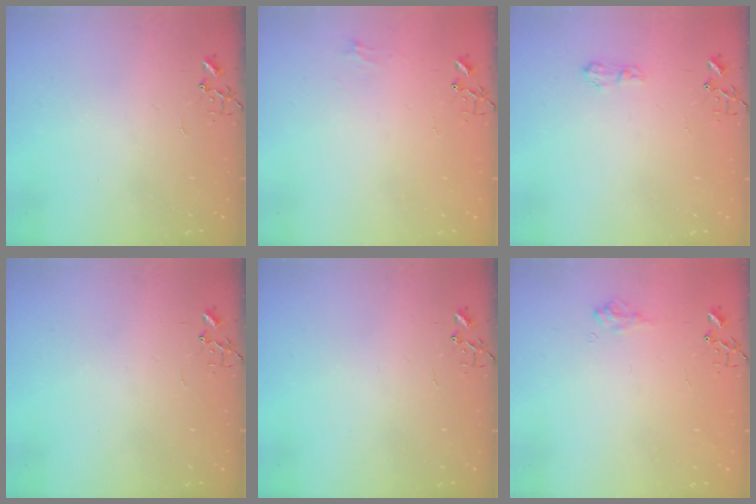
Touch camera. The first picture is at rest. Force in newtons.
{"total": 4.7, "press": 4.6, "slide": 0.7}
{"total": 5.8, "press": 5.8, "slide": 0.8}
{"total": 0.0}
{"total": 0.0}
{"total": 7.4, "press": 7.4, "slide": 0.9}